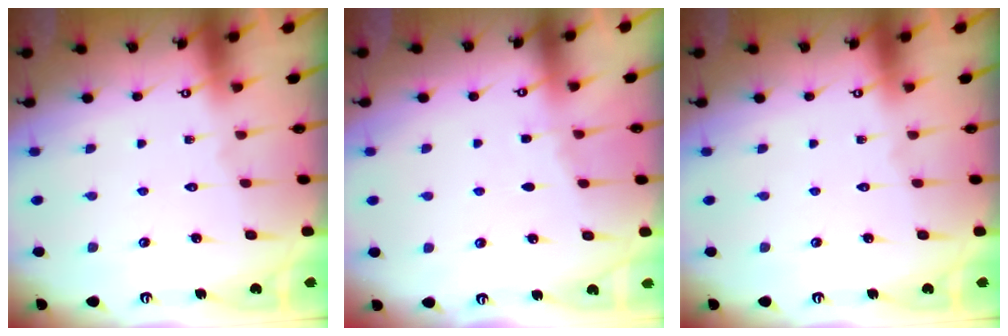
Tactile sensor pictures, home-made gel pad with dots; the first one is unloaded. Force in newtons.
{"total": 2.7, "press": 2.7, "slide": 0.4}
{"total": 0.0}